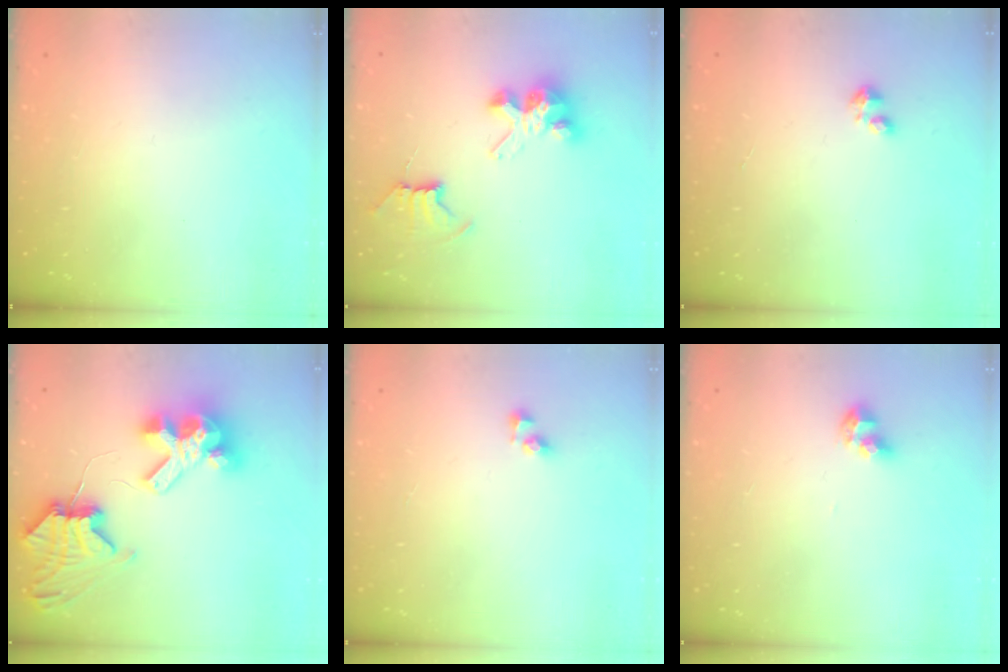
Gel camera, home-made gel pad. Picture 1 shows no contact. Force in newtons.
{"total": 8.0, "press": 8.0, "slide": 0.5}
{"total": 1.8, "press": 1.8, "slide": 0.4}
{"total": 11.3, "press": 11.2, "slide": 1.5}
{"total": 3.8, "press": 3.8, "slide": 0.2}
{"total": 5.4, "press": 5.3, "slide": 1.1}